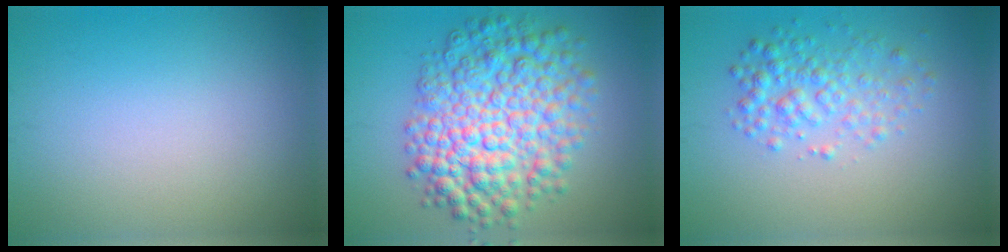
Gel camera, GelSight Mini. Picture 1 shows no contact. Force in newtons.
{"total": 9.4, "press": 9.4, "slide": 0.2}
{"total": 3.2, "press": 3.2, "slide": 0.1}